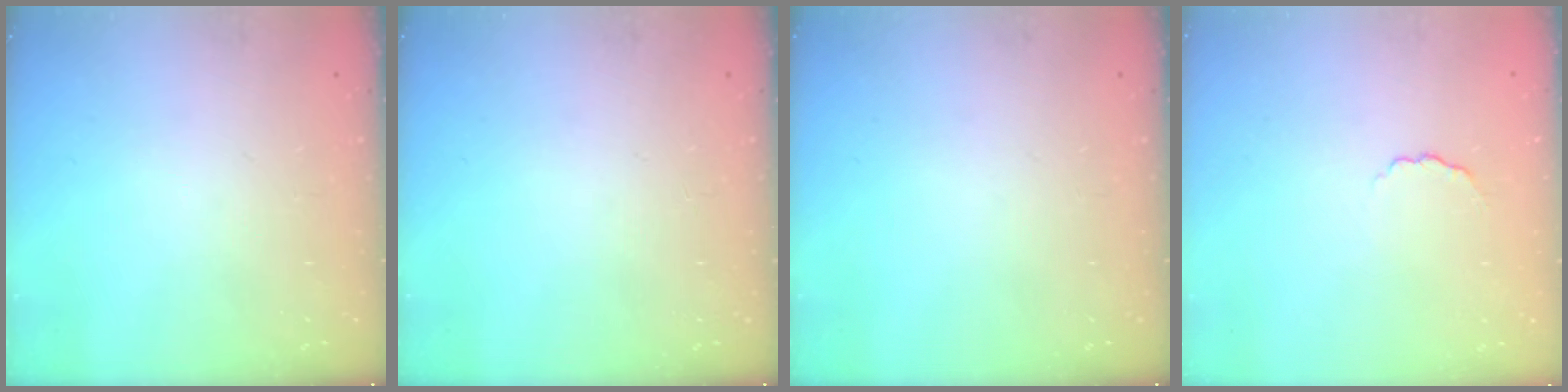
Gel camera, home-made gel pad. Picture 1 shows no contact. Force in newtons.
{"total": 0.0}
{"total": 0.0}
{"total": 2.6, "press": 2.5, "slide": 0.8}